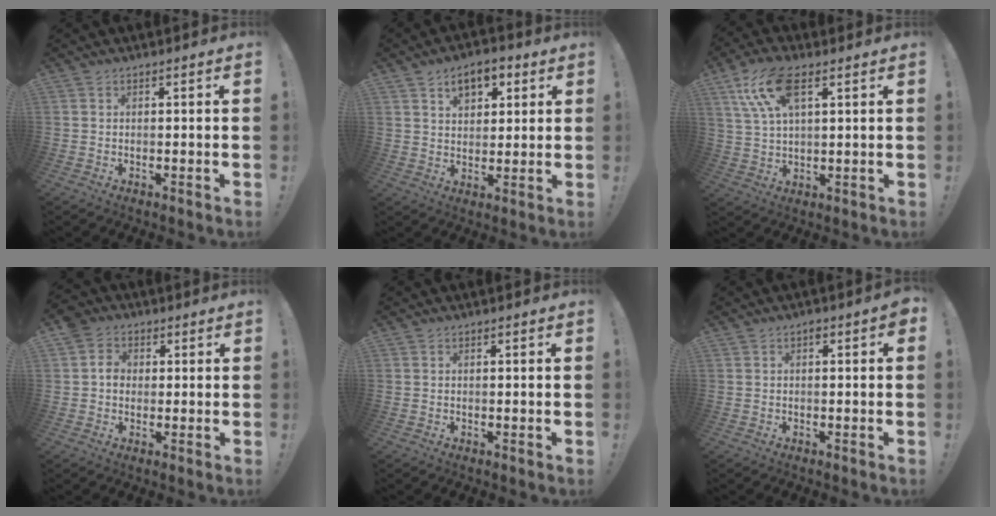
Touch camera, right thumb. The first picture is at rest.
{"total": 8.4, "force": [4.2, 5.6, 4.5], "torque": [-0.061, -0.010, 0.077]}
{"total": 12.4, "force": [5.6, 5.4, 9.6], "torque": [-0.193, -0.012, 0.105]}
{"total": 5.9, "force": [0.5, 5.4, 2.4], "torque": [-0.025, 0.006, 0.009]}
{"total": 0.0}
{"total": 0.9, "force": [0.2, 0.1, 0.9], "torque": [-0.012, -0.001, 0.001]}